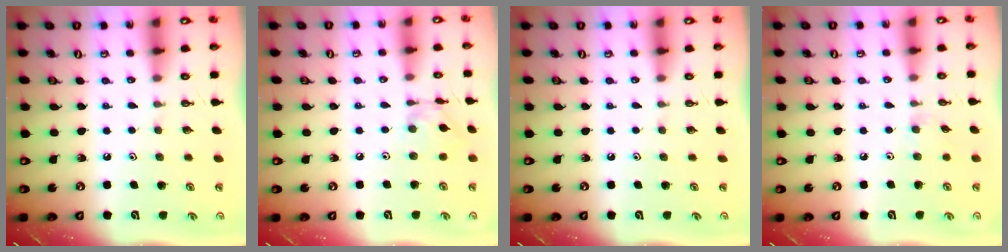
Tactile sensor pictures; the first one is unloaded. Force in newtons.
{"total": 4.6, "press": 4.5, "slide": 0.2}
{"total": 0.0}
{"total": 3.6, "press": 3.6, "slide": 0.5}